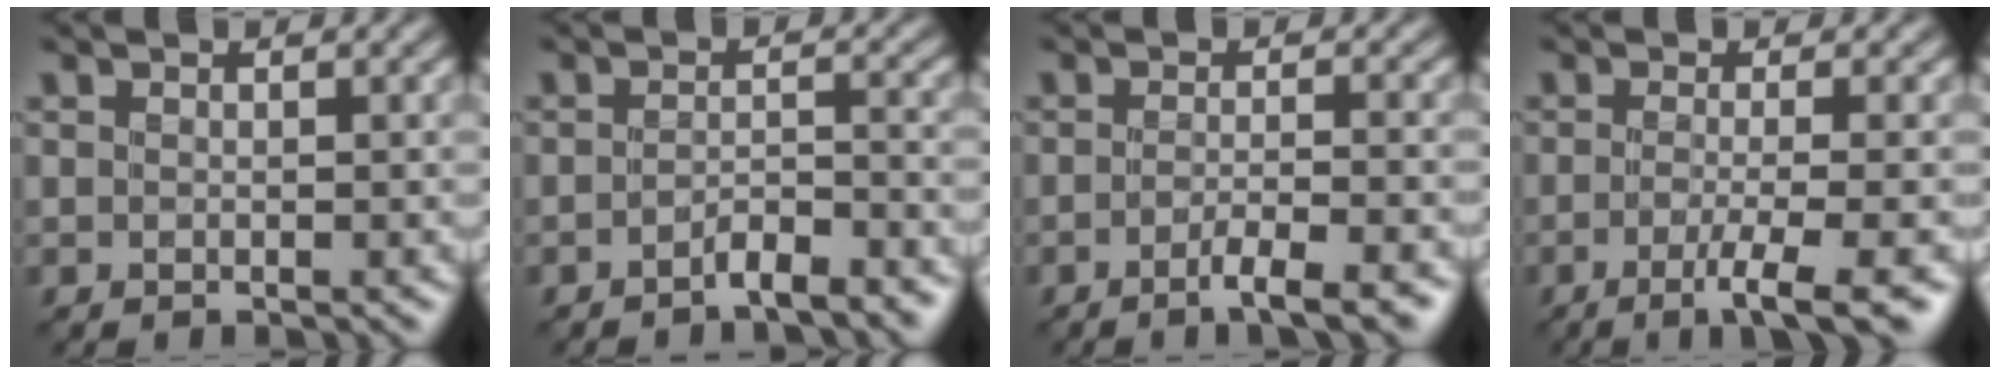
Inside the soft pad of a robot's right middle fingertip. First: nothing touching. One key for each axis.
{"total": 2.6, "fx": -2.1, "fy": 0.5, "fz": 1.4, "tx": -0.024, "ty": 0.006, "tz": -0.041}
{"total": 3.6, "fx": -2.3, "fy": 0.6, "fz": 2.8, "tx": -0.041, "ty": 0.003, "tz": -0.043}
{"total": 4.3, "fx": -1.8, "fy": 0.7, "fz": 3.8, "tx": -0.059, "ty": -0.005, "tz": -0.039}